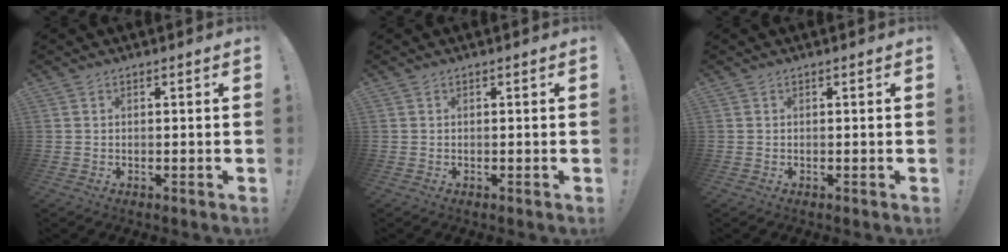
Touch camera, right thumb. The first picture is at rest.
{"total": 0.0}
{"total": 0.0}